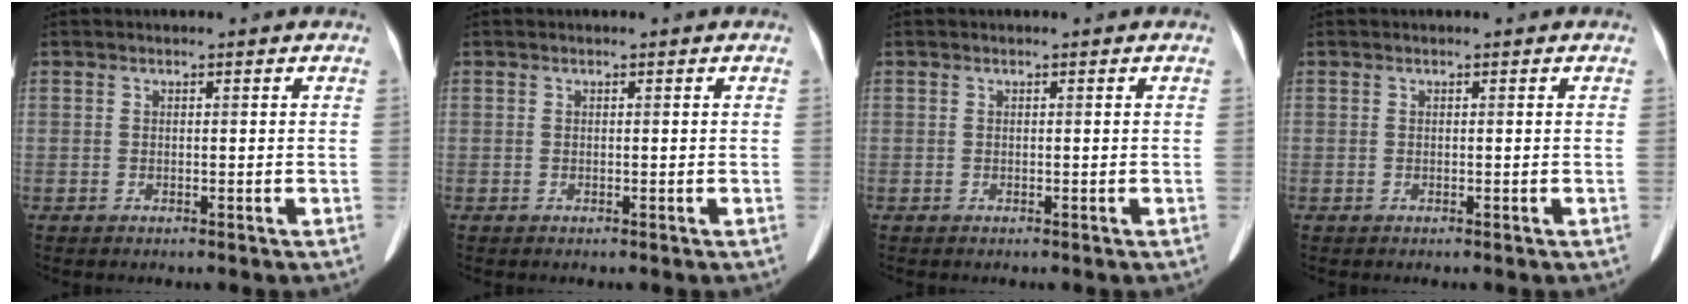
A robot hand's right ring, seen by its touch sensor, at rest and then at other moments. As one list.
[{"total": 0.0}, {"total": 0.0}, {"total": 0.0}]